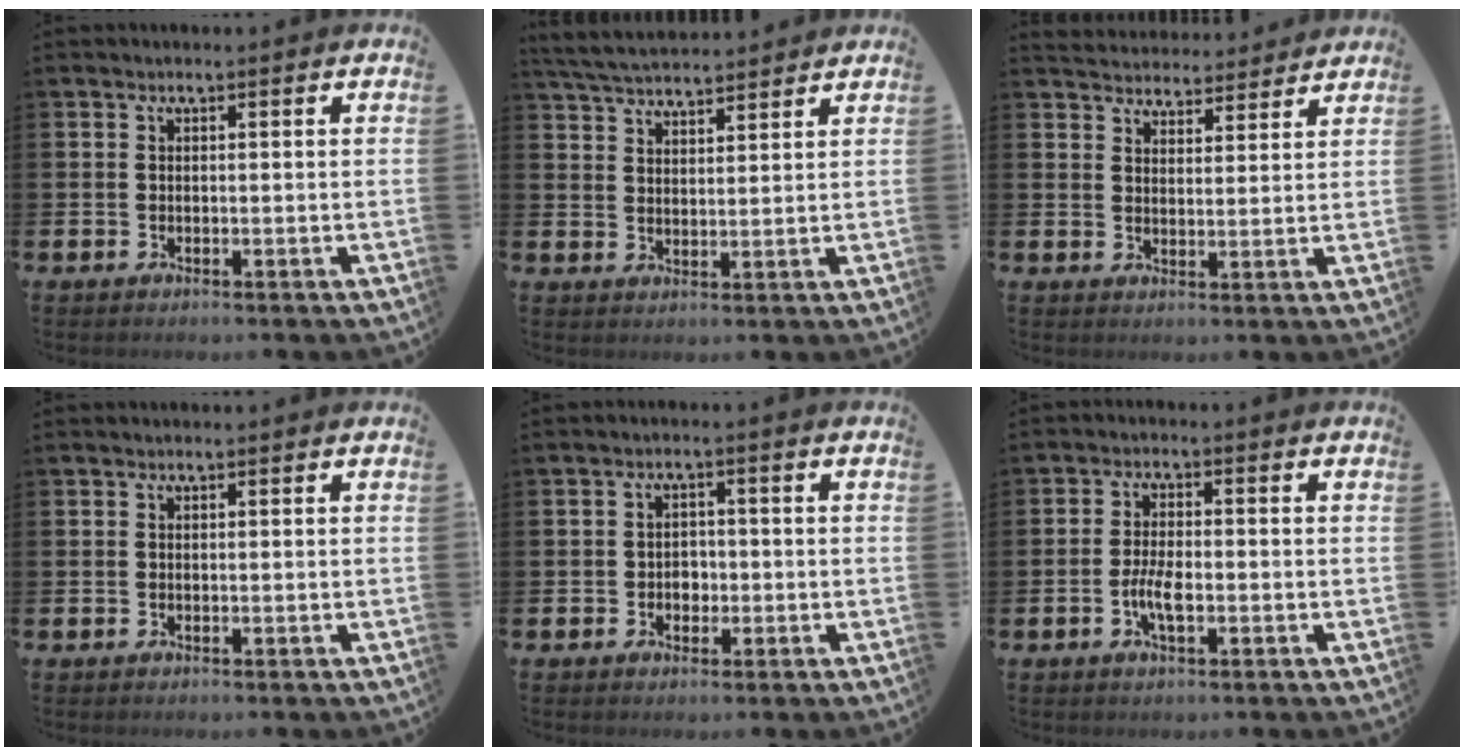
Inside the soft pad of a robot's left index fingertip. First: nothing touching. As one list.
[{"total": 4.9, "force": [4.8, 0.6, 0.6], "torque": [-0.034, -0.021, 0.089]}, {"total": 4.5, "force": [4.3, 1.0, -0.3], "torque": [-0.010, -0.030, 0.079]}, {"total": 0.0}, {"total": 2.2, "force": [-0.6, 1.9, 1.0], "torque": [-0.011, 0.002, -0.017]}, {"total": 3.6, "force": [-1.0, 1.3, 3.2], "torque": [-0.061, -0.001, -0.021]}]